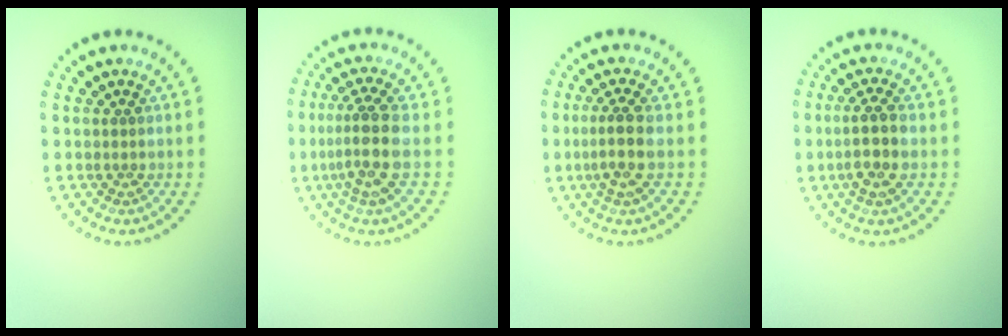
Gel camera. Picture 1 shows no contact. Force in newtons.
{"total": 4.0, "press": 3.1, "slide": 2.5}
{"total": 2.7, "press": 2.2, "slide": 1.5}
{"total": 3.0, "press": 2.8, "slide": 1.3}